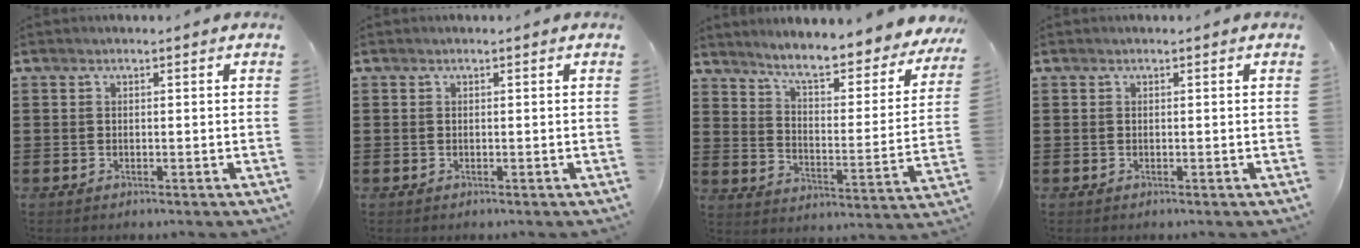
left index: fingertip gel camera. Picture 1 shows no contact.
{"total": 0.0}
{"total": 6.6, "force": [5.8, 0.1, 3.0], "torque": [-0.075, -0.049, 0.092]}
{"total": 0.0}